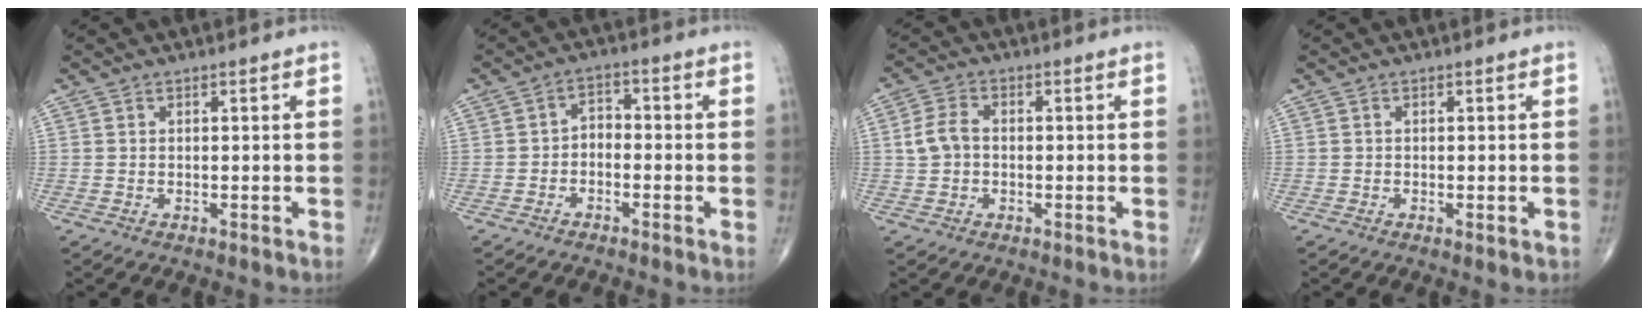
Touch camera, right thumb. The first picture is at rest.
{"total": 3.1, "force": [-1.3, 2.1, 1.9], "torque": [-0.018, 0.026, -0.034]}
{"total": 4.8, "force": [0.1, 3.5, 3.3], "torque": [-0.069, 0.014, -0.003]}
{"total": 1.0, "force": [-0.3, 0.4, 0.9], "torque": [-0.014, -0.004, -0.003]}